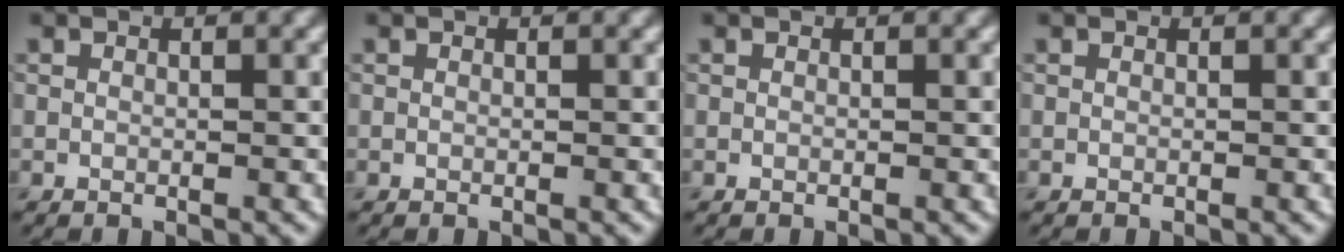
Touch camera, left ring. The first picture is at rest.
{"total": 0.0}
{"total": 0.0}
{"total": 0.0}